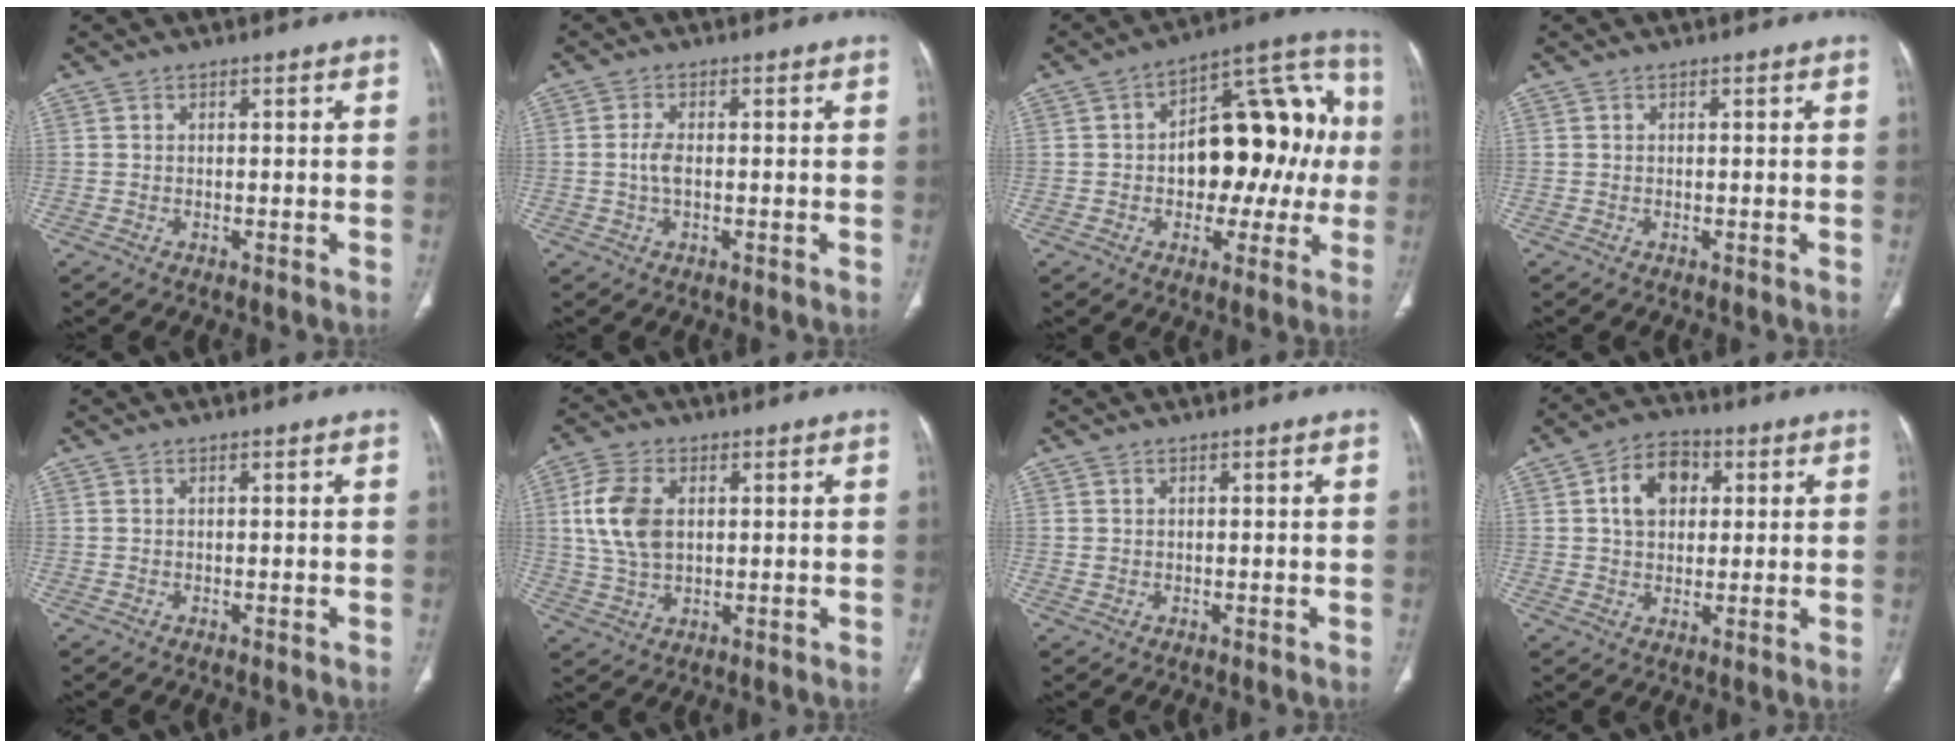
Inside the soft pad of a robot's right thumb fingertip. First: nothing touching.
{"total": 2.5, "force": [-0.3, 1.1, 2.2], "torque": [-0.052, 0.004, -0.008]}
{"total": 20.8, "force": [-0.1, 12.1, 16.9], "torque": [-0.184, 0.048, 0.000]}
{"total": 0.0}
{"total": 0.0}
{"total": 9.8, "force": [1.9, 6.2, 7.4], "torque": [-0.152, 0.001, 0.040]}
{"total": 0.8, "force": [0.2, 0.7, 0.3], "torque": [0.002, 0.001, 0.004]}
{"total": 9.1, "force": [2.3, 6.6, 5.9], "torque": [-0.073, 0.006, 0.032]}